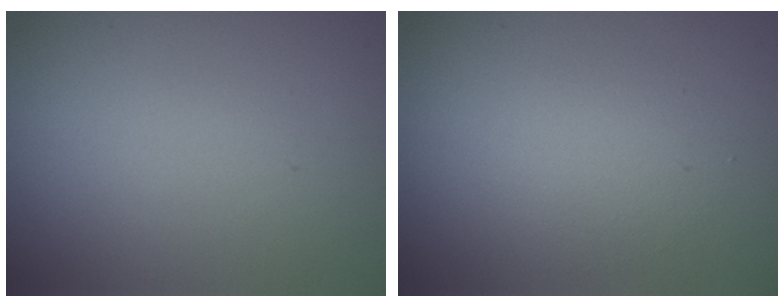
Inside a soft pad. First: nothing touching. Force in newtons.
{"total": 2.4, "press": 2.4, "slide": 0.0}